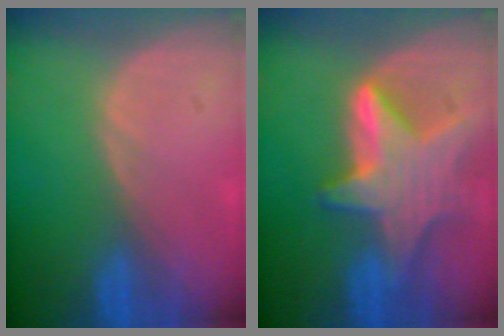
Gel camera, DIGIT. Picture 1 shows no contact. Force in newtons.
{"total": 9.0, "press": 9.0, "slide": 0.7}